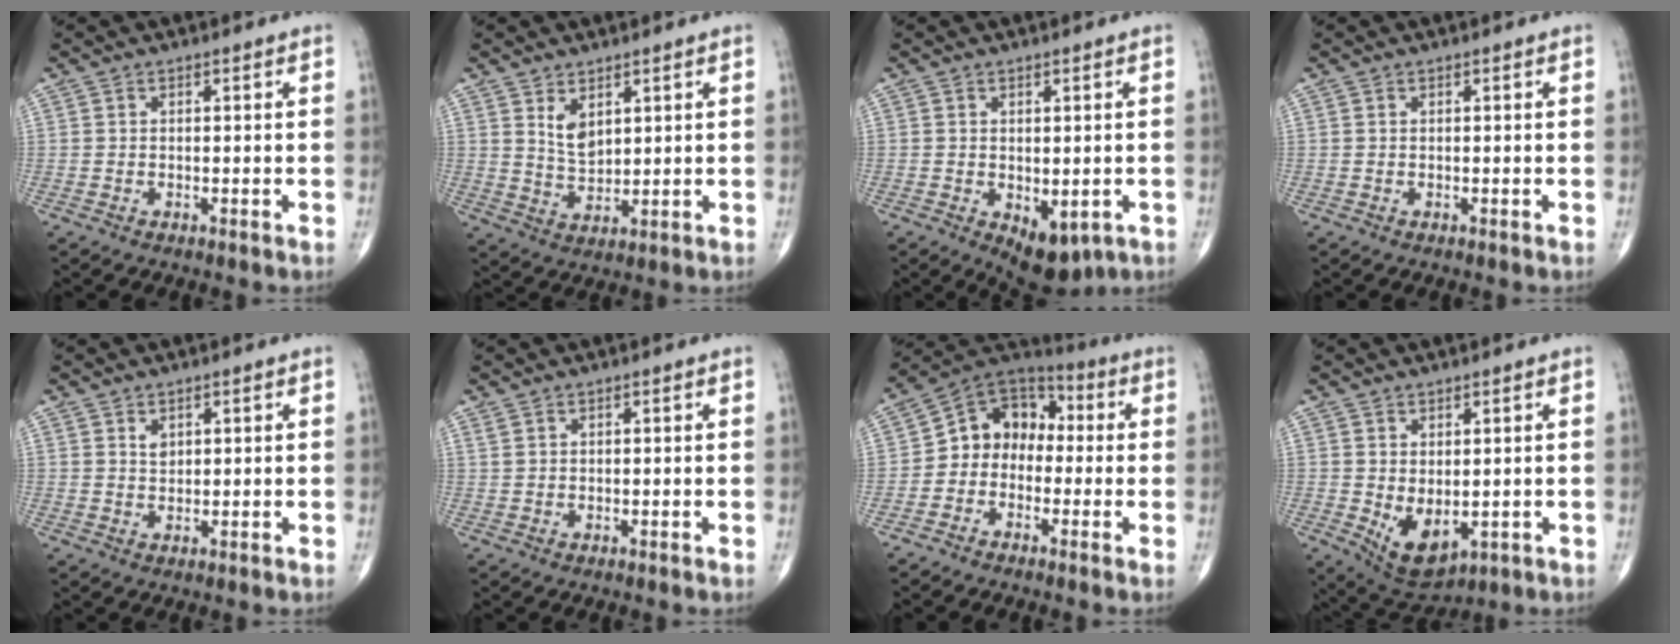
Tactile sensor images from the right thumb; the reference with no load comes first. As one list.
[{"total": 4.7, "force": [2.4, 2.5, 3.2], "torque": [-0.047, -0.022, 0.052]}, {"total": 7.2, "force": [-2.3, 4.0, 5.6], "torque": [-0.057, -0.003, -0.014]}, {"total": 0.0}, {"total": 1.6, "force": [0.9, 1.0, 0.9], "torque": [-0.009, -0.006, 0.020]}, {"total": 0.8, "force": [0.7, 0.2, 0.4], "torque": [-0.009, 0.006, 0.019]}, {"total": 10.4, "force": [-1.3, 8.5, 5.9], "torque": [-0.064, 0.053, -0.045]}, {"total": 7.7, "force": [-0.8, 4.4, 6.3], "torque": [-0.089, -0.010, 0.009]}]